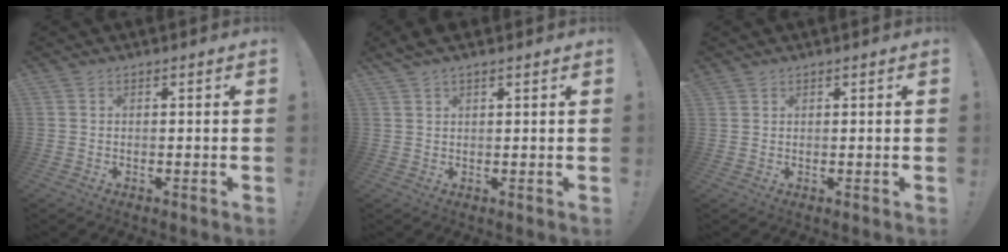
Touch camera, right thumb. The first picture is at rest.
{"total": 2.5, "force": [1.9, 0.6, 1.5], "torque": [-0.031, -0.007, 0.035]}
{"total": 1.1, "force": [0.8, 0.7, 0.1], "torque": [0.002, -0.003, 0.016]}